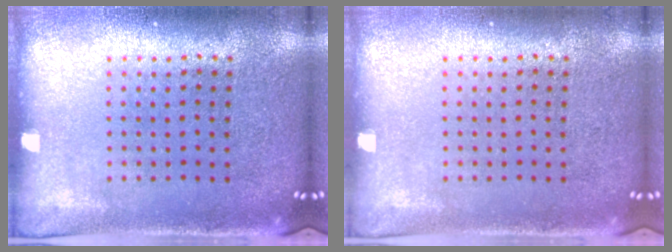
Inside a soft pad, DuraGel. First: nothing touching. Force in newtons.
{"total": 0.0}